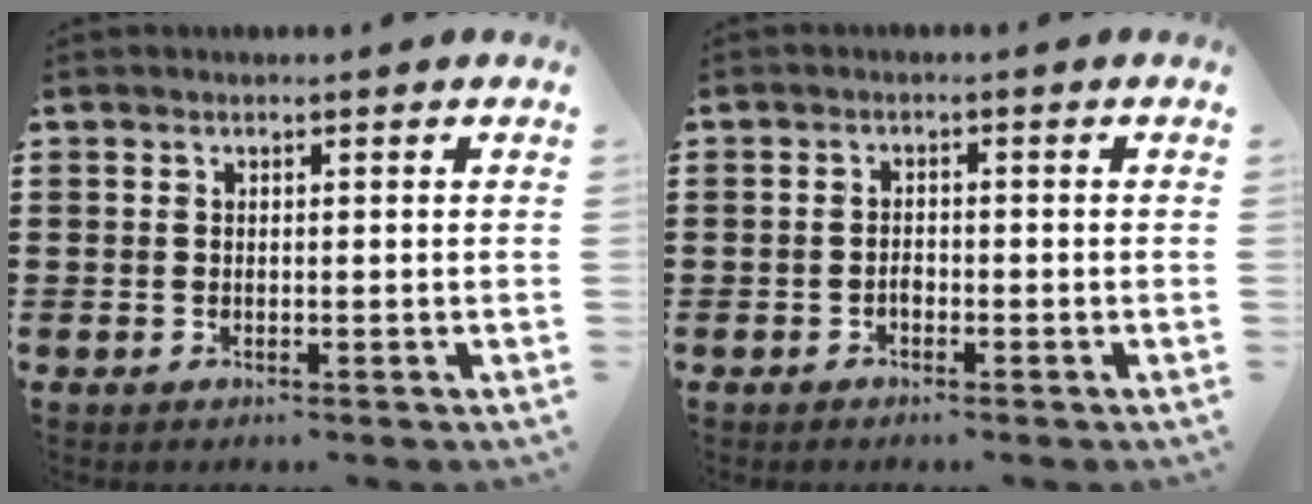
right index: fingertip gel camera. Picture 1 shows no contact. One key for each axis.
{"total": 1.3, "fx": -0.7, "fy": 0.8, "fz": 0.6, "tx": -0.016, "ty": -0.002, "tz": -0.014}